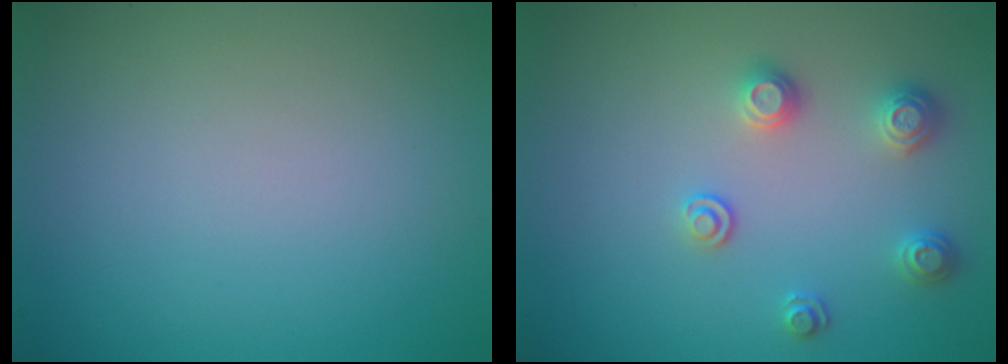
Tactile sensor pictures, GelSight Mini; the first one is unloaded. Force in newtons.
{"total": 2.4, "press": 2.4, "slide": 0.4}